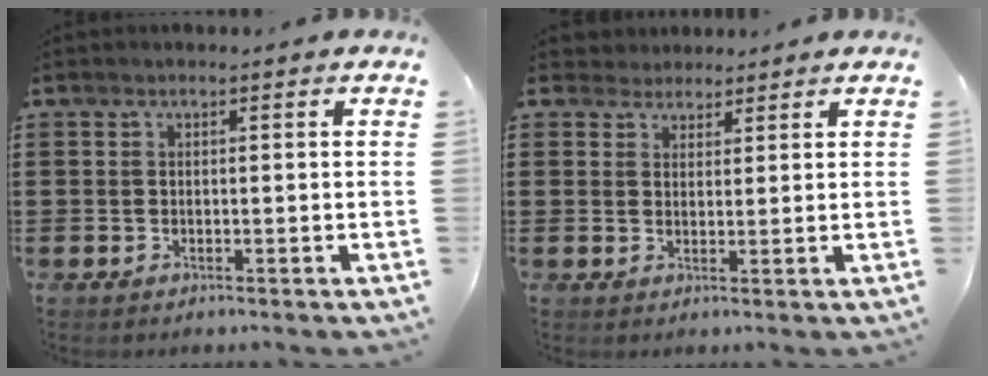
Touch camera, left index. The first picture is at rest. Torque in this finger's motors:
{"motor_torque": [-0.13, -0.23, -0.01, -0.02]}